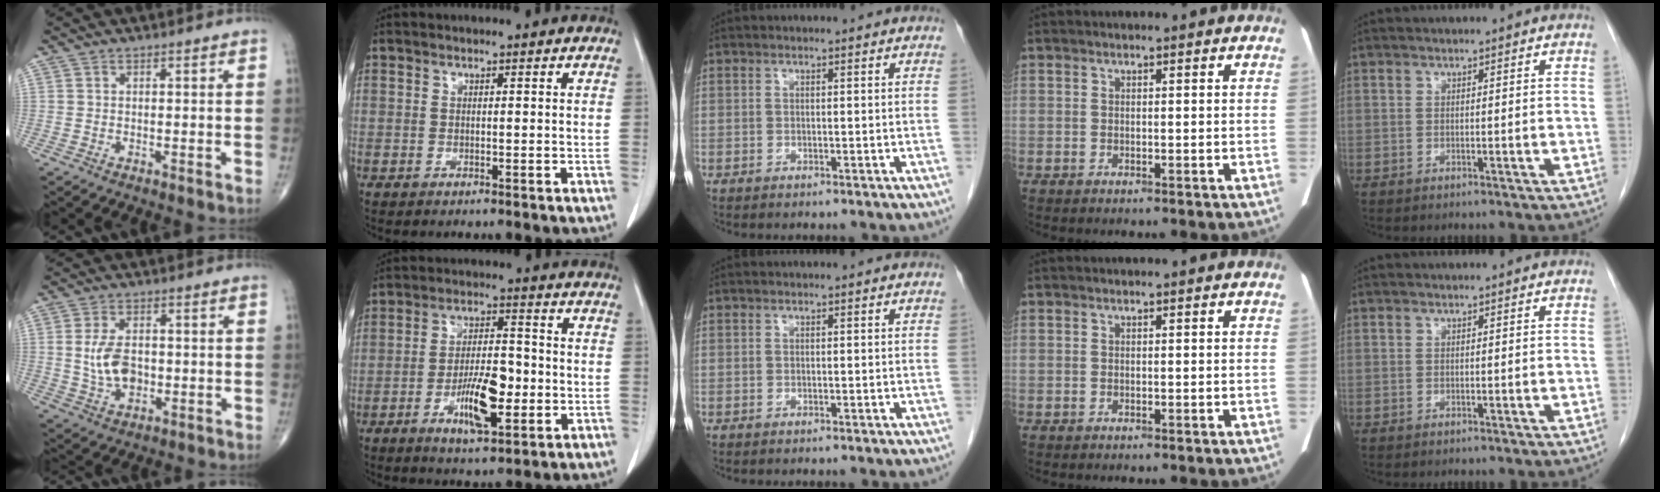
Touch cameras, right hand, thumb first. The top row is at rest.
{"thumb": {"total": 7.7, "force": [-0.1, 4.8, 6.1], "torque": [-0.108, -0.001, 0.004]}, "index": {"total": 9.4, "force": [-3.0, 2.8, 8.5], "torque": [-0.161, 0.000, -0.049]}}